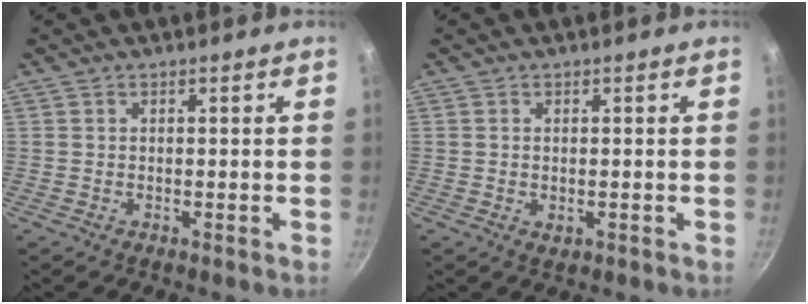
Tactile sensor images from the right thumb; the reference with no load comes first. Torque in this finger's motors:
{"motor_torque": [-0.30, 0.09, -0.26, 0.19, -0.06]}